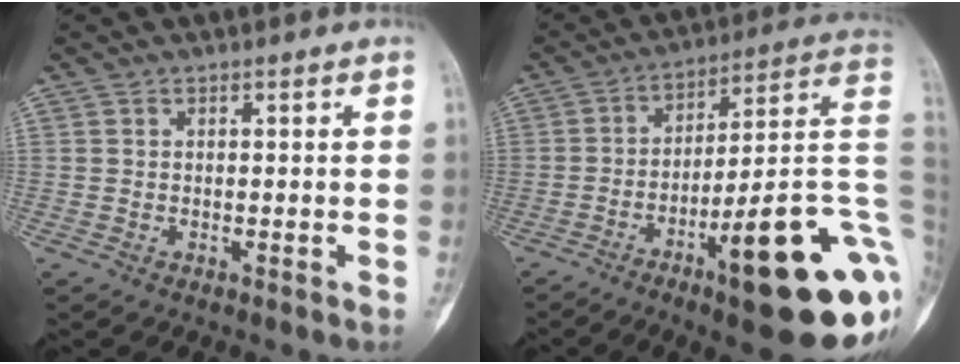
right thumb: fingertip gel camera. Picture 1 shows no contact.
{"total": 25.8, "force": [-8.5, 5.7, 23.7], "torque": [-0.254, 0.043, -0.116]}